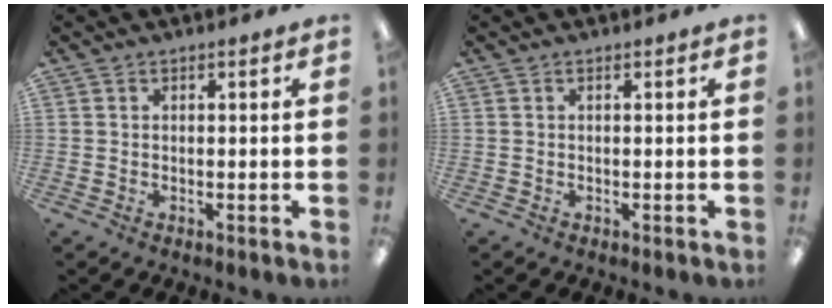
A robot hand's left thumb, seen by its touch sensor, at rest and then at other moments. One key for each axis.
{"total": 0.0}